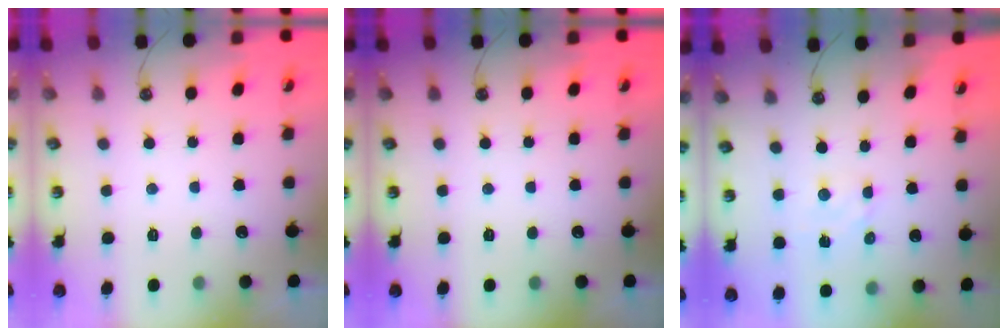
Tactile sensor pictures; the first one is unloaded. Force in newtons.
{"total": 0.0}
{"total": 2.7, "press": 2.7, "slide": 0.4}